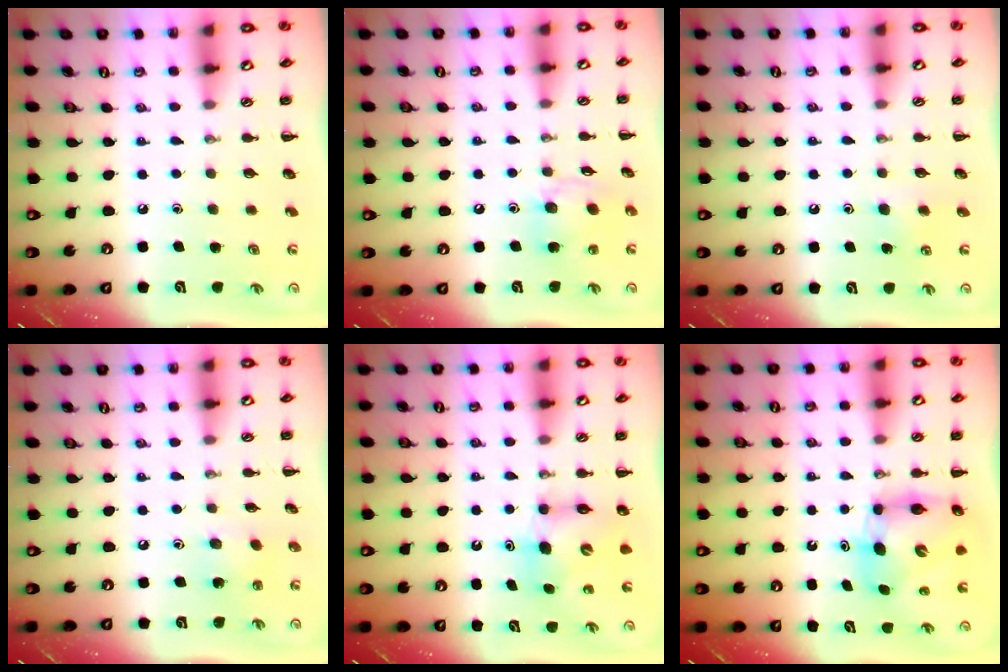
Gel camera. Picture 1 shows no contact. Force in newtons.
{"total": 11.5, "press": 11.2, "slide": 2.4}
{"total": 5.0, "press": 4.9, "slide": 1.3}
{"total": 4.0, "press": 3.9, "slide": 0.4}
{"total": 6.6, "press": 6.6, "slide": 0.8}
{"total": 7.4, "press": 7.4, "slide": 0.8}